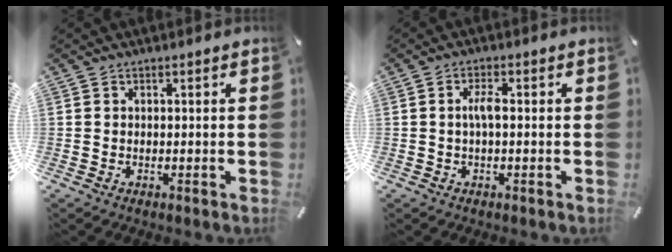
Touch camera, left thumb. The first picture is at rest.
{"total": 3.6, "force": [-0.1, 1.2, 3.4], "torque": [-0.065, 0.006, -0.005]}